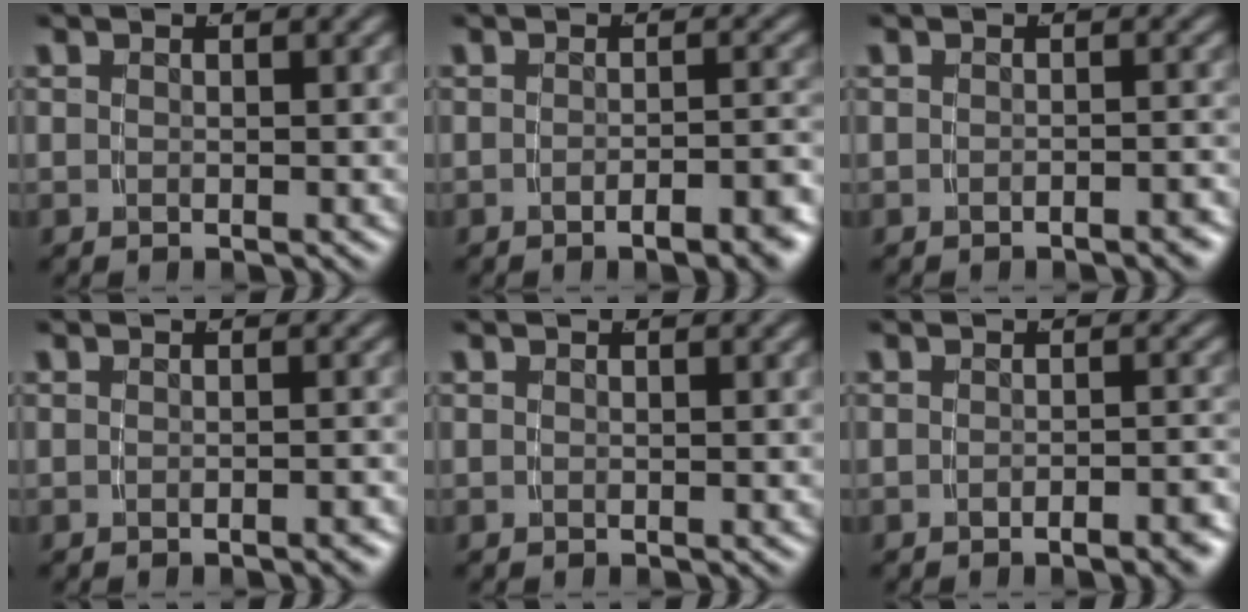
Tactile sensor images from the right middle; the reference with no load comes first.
{"total": 3.5, "force": [-2.7, 0.2, 2.2], "torque": [-0.021, 0.004, -0.046]}
{"total": 1.5, "force": [-1.4, -0.2, 0.5], "torque": [-0.004, 0.006, -0.024]}
{"total": 0.9, "force": [-0.8, -0.1, 0.5], "torque": [-0.006, 0.007, -0.016]}
{"total": 0.0}
{"total": 2.5, "force": [-2.0, -0.1, 1.4], "torque": [-0.013, 0.007, -0.037]}